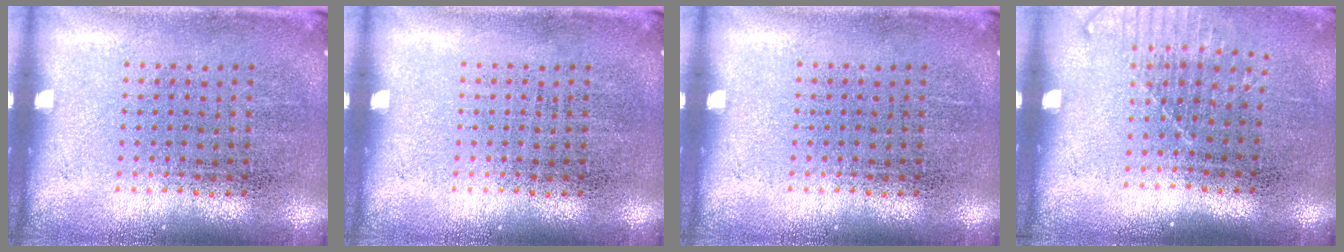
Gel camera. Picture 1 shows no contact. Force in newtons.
{"total": 0.0}
{"total": 0.0}
{"total": 1.3, "press": 1.1, "slide": 0.8}